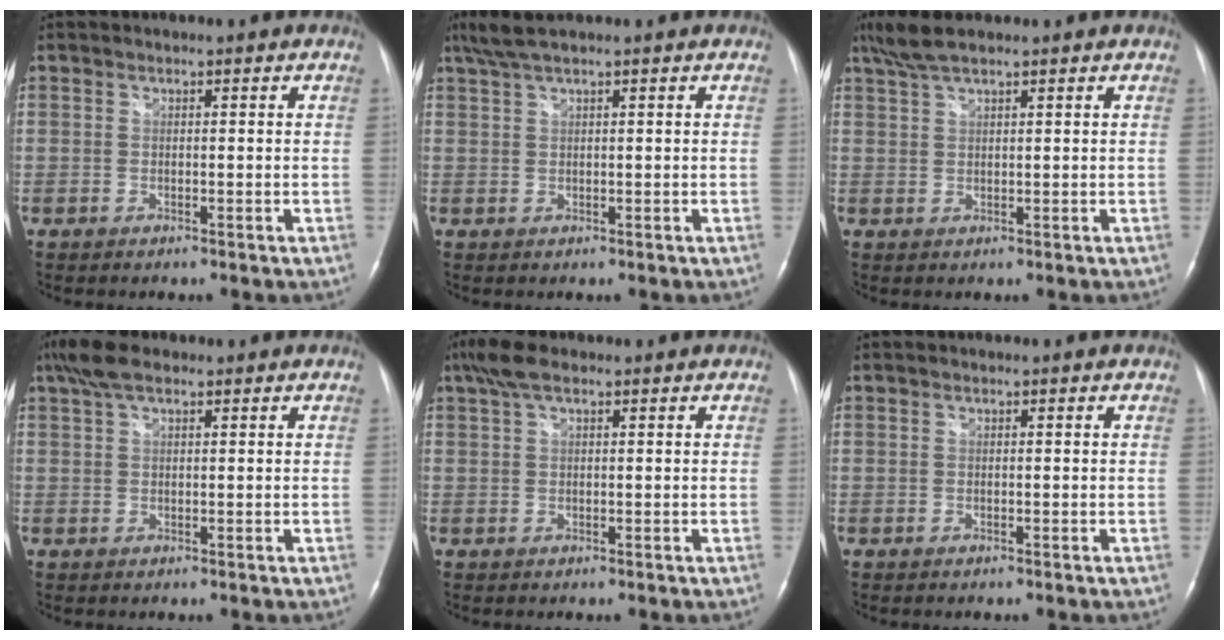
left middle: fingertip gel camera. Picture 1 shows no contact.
{"total": 3.7, "force": [2.8, 0.0, 2.5], "torque": [-0.059, 0.018, 0.058]}
{"total": 4.5, "force": [3.6, 0.6, 2.8], "torque": [-0.066, 0.015, 0.073]}
{"total": 5.1, "force": [3.5, 1.7, 3.3], "torque": [-0.079, 0.025, 0.068]}
{"total": 4.2, "force": [2.7, 1.3, 2.9], "torque": [-0.070, 0.025, 0.054]}
{"total": 0.0}